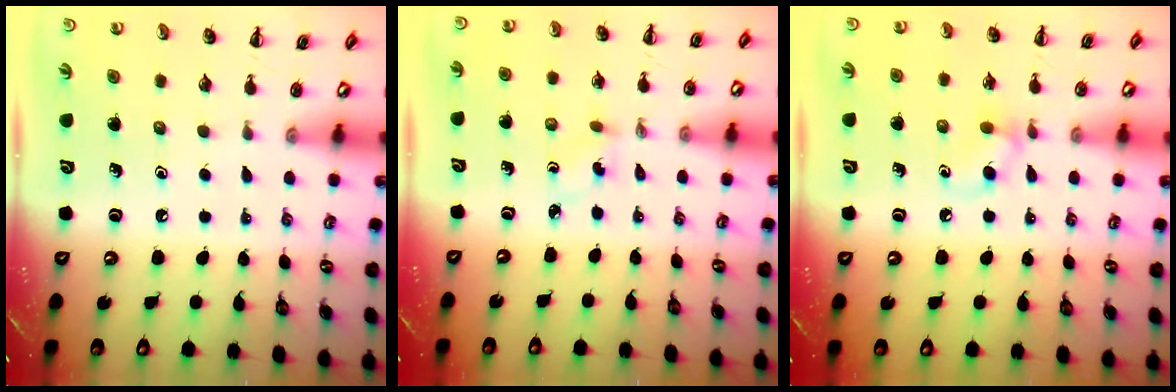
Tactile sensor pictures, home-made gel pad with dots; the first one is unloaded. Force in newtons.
{"total": 1.5, "press": 1.4, "slide": 0.7}
{"total": 5.8, "press": 5.5, "slide": 1.9}